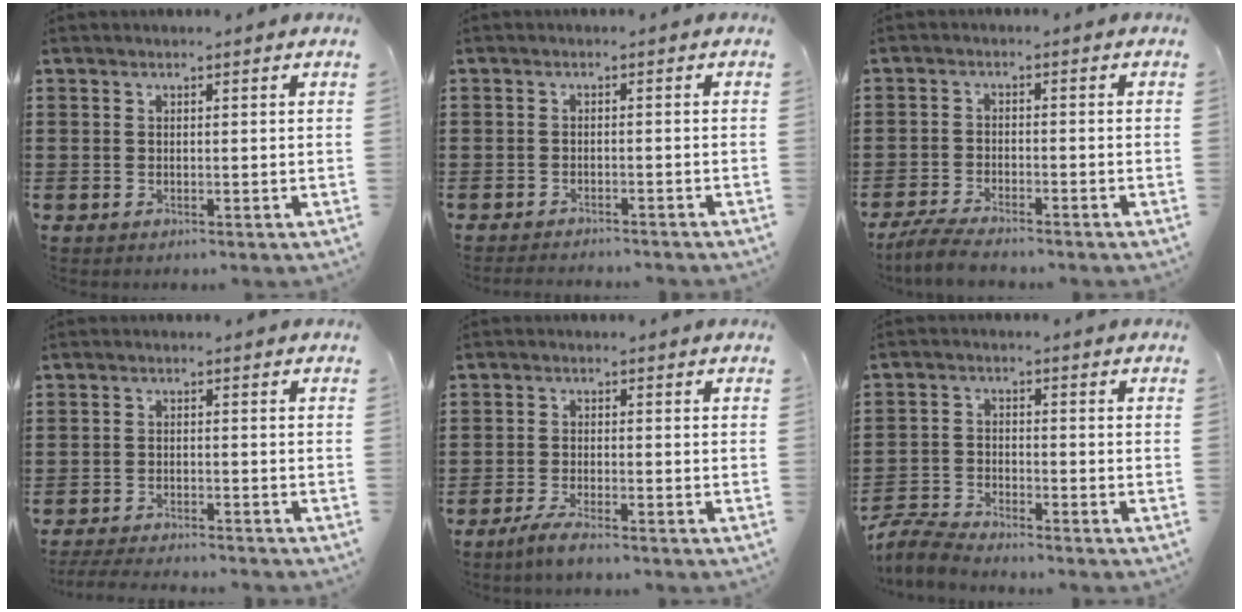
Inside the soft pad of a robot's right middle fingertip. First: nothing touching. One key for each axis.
{"total": 1.5, "fx": -1.5, "fy": -0.1, "fz": 0.1, "tx": -0.006, "ty": 0.000, "tz": -0.030}
{"total": 3.9, "fx": -3.6, "fy": 0.2, "fz": 1.5, "tx": -0.040, "ty": -0.007, "tz": -0.074}
{"total": 3.1, "fx": -3.0, "fy": 0.0, "fz": 0.7, "tx": -0.019, "ty": -0.005, "tz": -0.063}
{"total": 3.0, "fx": -2.4, "fy": 0.0, "fz": 1.8, "tx": -0.045, "ty": -0.005, "tz": -0.048}
{"total": 4.7, "fx": -4.6, "fy": 0.3, "fz": 1.0, "tx": -0.048, "ty": -0.009, "tz": -0.100}